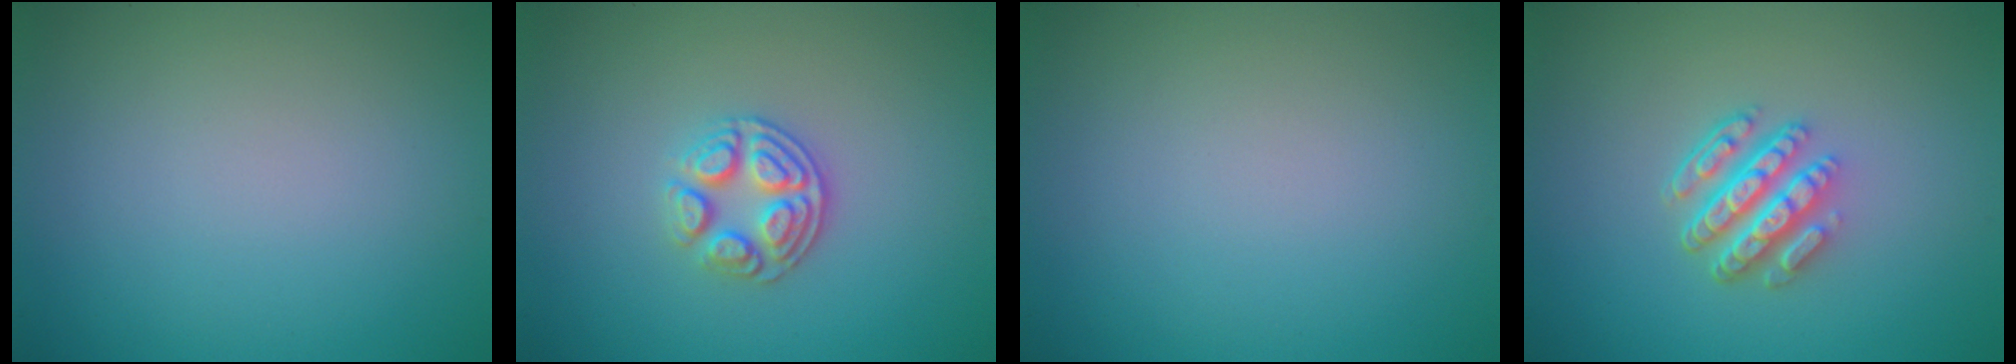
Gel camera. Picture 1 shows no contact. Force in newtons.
{"total": 3.3, "press": 2.9, "slide": 1.6}
{"total": 0.0}
{"total": 4.8, "press": 3.5, "slide": 3.2}